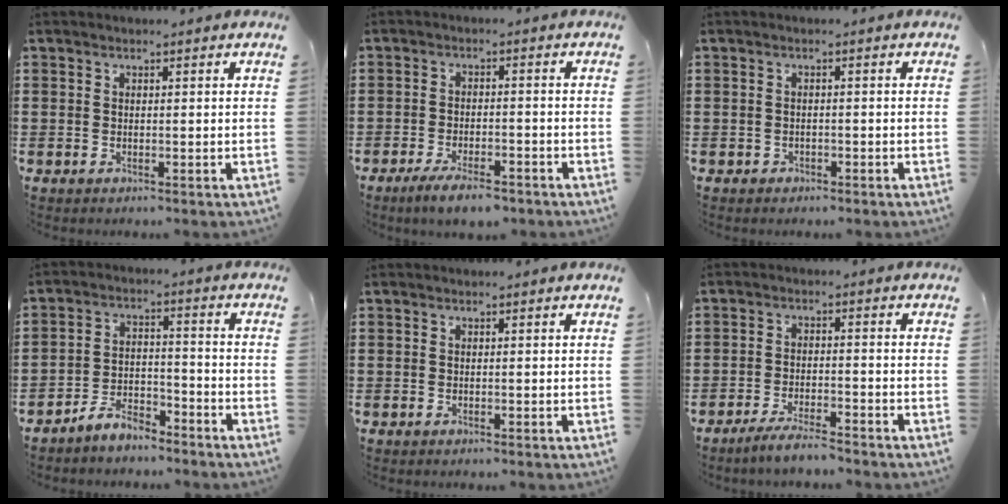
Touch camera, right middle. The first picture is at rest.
{"total": 4.6, "force": [-3.7, 1.0, 2.6], "torque": [-0.047, 0.001, -0.069]}
{"total": 0.9, "force": [-0.7, 0.5, 0.1], "torque": [-0.003, 0.002, -0.017]}
{"total": 5.2, "force": [-5.0, 1.1, 0.8], "torque": [-0.022, 0.009, -0.104]}
{"total": 0.0}
{"total": 3.8, "force": [-3.5, 0.1, 1.6], "torque": [-0.034, -0.002, -0.068]}